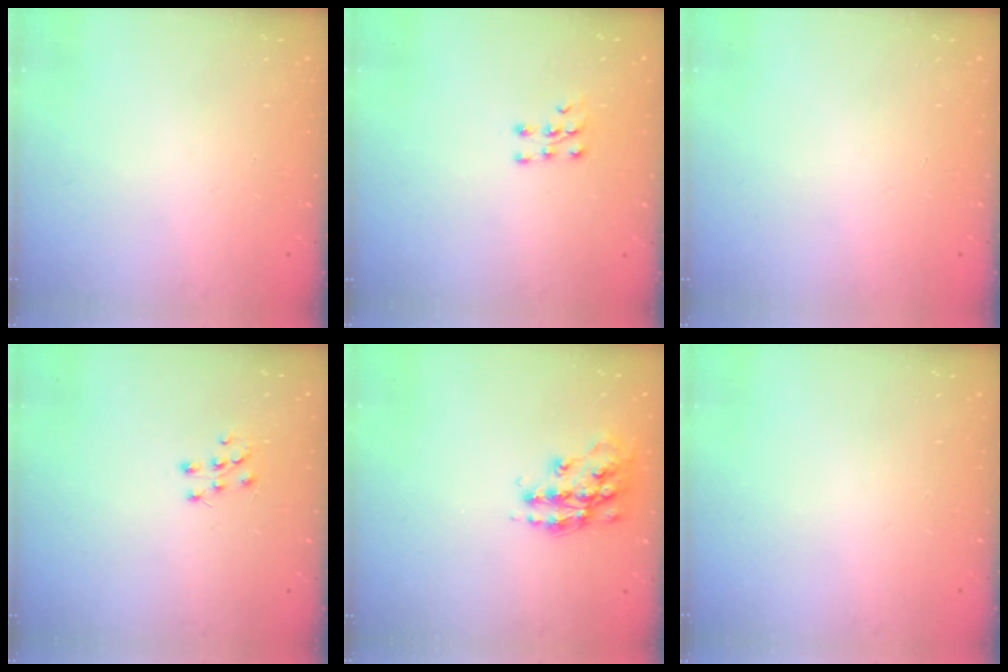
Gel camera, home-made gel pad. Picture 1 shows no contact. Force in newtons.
{"total": 6.6, "press": 6.6, "slide": 0.8}
{"total": 0.0}
{"total": 7.2, "press": 7.1, "slide": 0.7}
{"total": 13.7, "press": 13.7, "slide": 0.9}
{"total": 0.0}